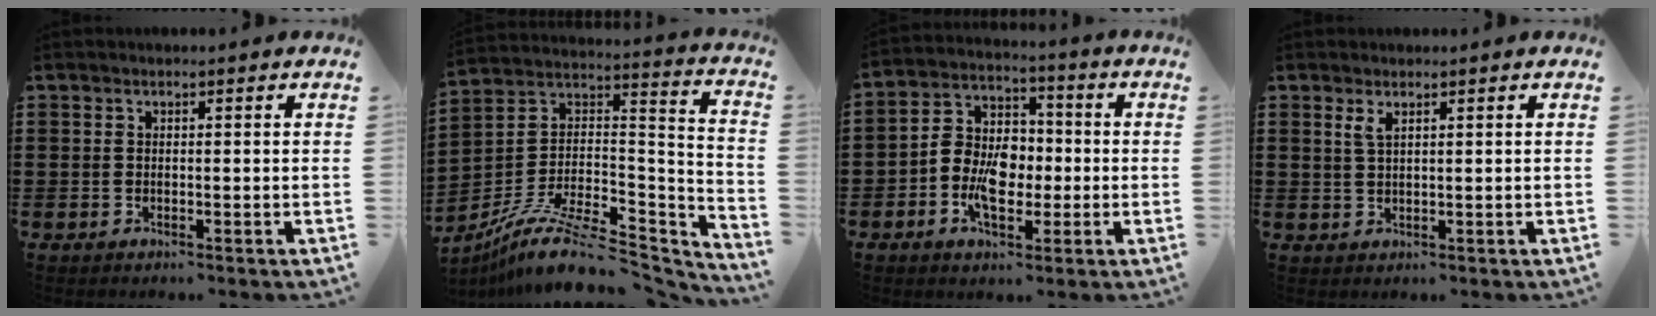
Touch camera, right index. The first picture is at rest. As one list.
[{"total": 12.4, "force": [-8.8, 4.0, 7.9], "torque": [-0.141, 0.018, -0.161]}, {"total": 7.9, "force": [-1.9, 5.8, 5.1], "torque": [-0.116, 0.008, -0.043]}, {"total": 1.7, "force": [1.0, 0.5, 1.3], "torque": [-0.029, 0.003, 0.017]}]